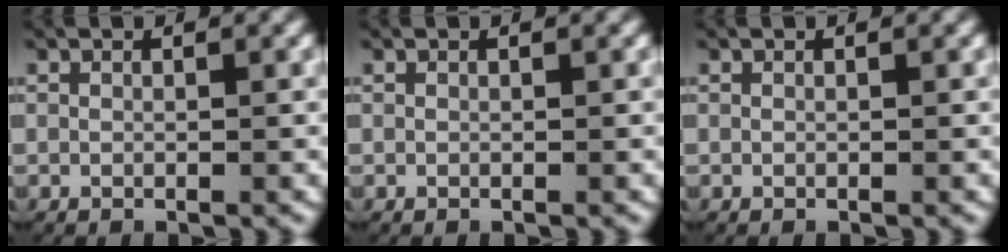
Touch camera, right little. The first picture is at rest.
{"total": 0.0}
{"total": 0.0}